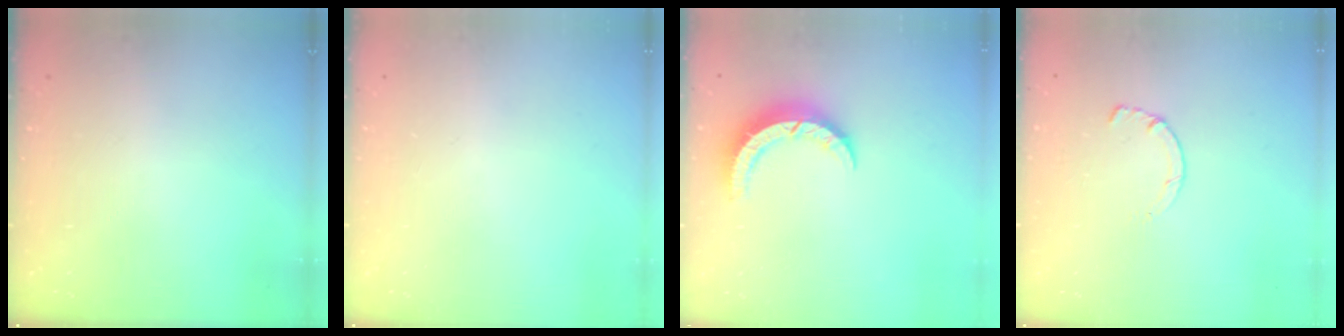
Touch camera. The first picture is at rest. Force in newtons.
{"total": 0.0}
{"total": 7.4, "press": 7.4, "slide": 0.7}
{"total": 1.4, "press": 1.4, "slide": 0.3}